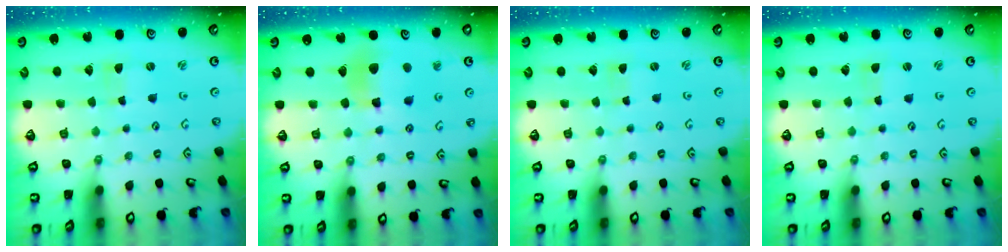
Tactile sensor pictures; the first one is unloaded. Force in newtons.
{"total": 9.8, "press": 9.7, "slide": 1.2}
{"total": 0.0}
{"total": 0.9, "press": 0.9, "slide": 0.0}